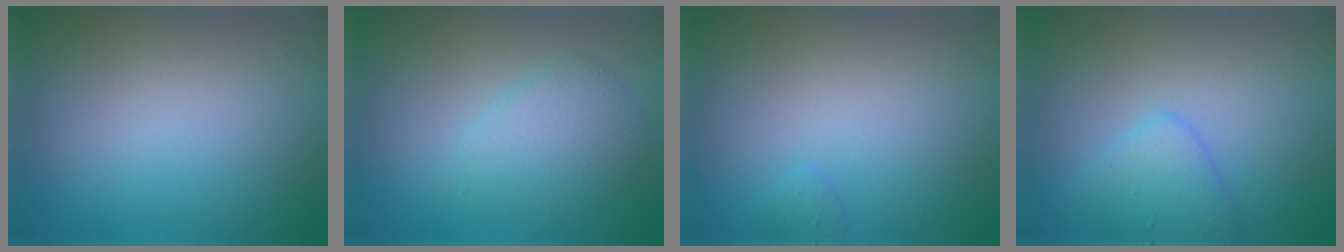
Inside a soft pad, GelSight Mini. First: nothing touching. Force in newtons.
{"total": 2.6, "press": 2.6, "slide": 0.2}
{"total": 0.6, "press": 0.6, "slide": 0.0}
{"total": 2.3, "press": 2.3, "slide": 0.0}